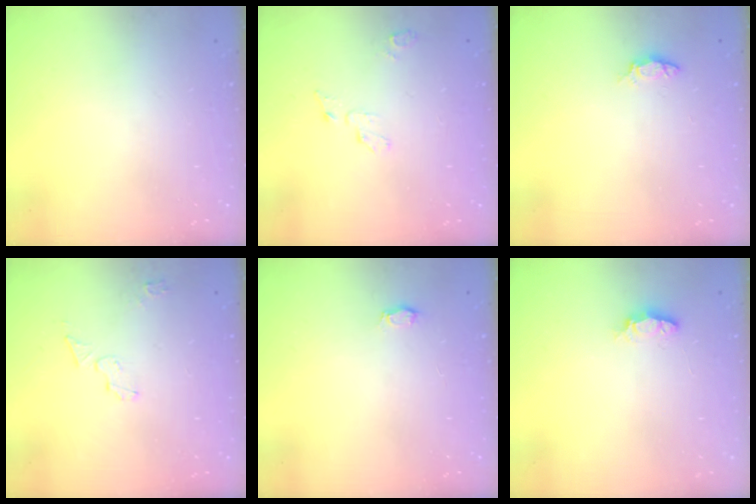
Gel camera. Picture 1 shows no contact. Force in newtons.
{"total": 4.1, "press": 4.1, "slide": 0.4}
{"total": 4.1, "press": 4.1, "slide": 0.5}
{"total": 4.4, "press": 4.4, "slide": 0.1}
{"total": 2.7, "press": 2.7, "slide": 0.3}
{"total": 3.4, "press": 3.4, "slide": 0.5}